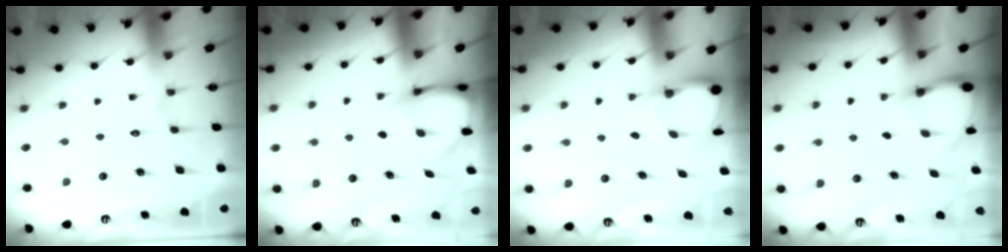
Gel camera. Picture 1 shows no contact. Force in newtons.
{"total": 3.3, "press": 3.3, "slide": 0.3}
{"total": 3.9, "press": 3.9, "slide": 0.2}
{"total": 3.7, "press": 3.7, "slide": 0.2}